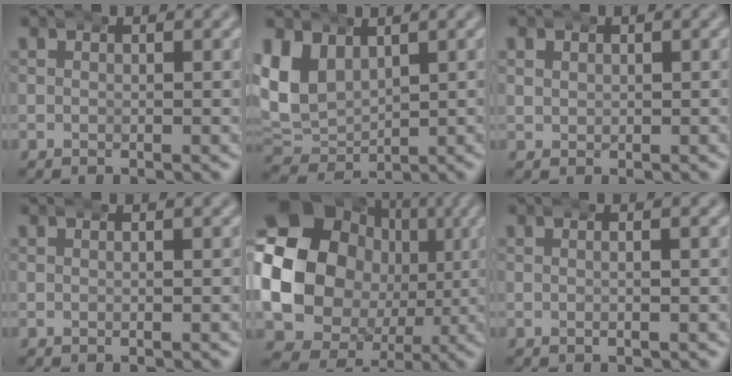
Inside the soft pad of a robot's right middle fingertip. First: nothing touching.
{"total": 9.3, "force": [0.9, 8.1, 4.5], "torque": [-0.127, -0.014, 0.018]}
{"total": 1.0, "force": [0.4, 1.0, 0.2], "torque": [-0.008, 0.000, 0.011]}
{"total": 0.0}
{"total": 21.9, "force": [0.3, 18.8, 11.2], "torque": [-0.221, -0.041, 0.001]}
{"total": 0.7, "force": [0.1, 0.0, 0.7], "torque": [-0.005, 0.008, -0.001]}